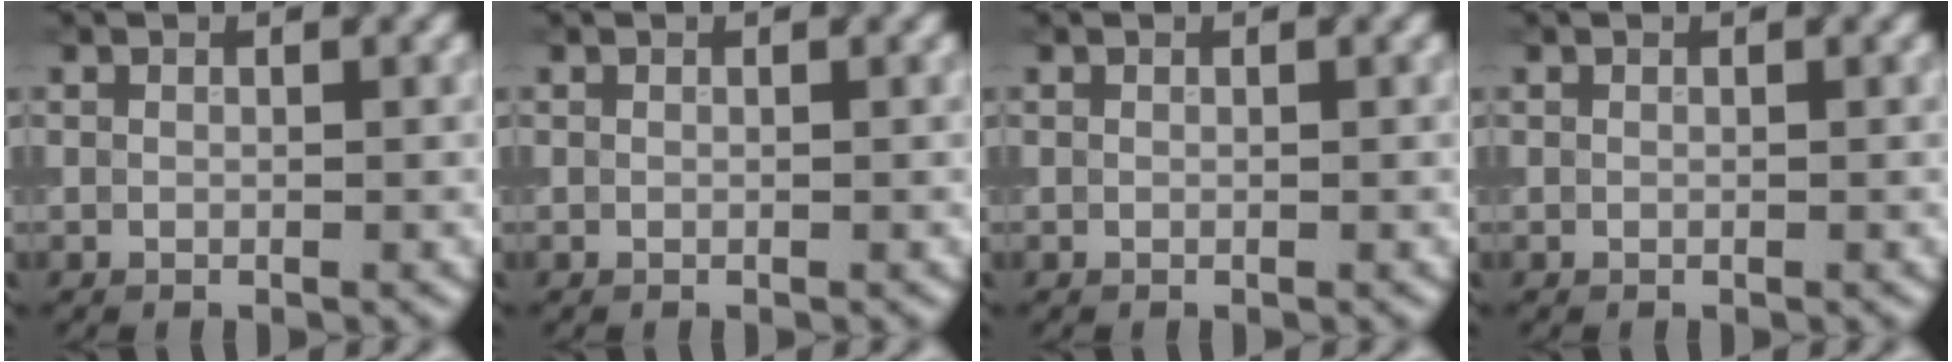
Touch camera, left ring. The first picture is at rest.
{"total": 0.0}
{"total": 0.0}
{"total": 0.0}